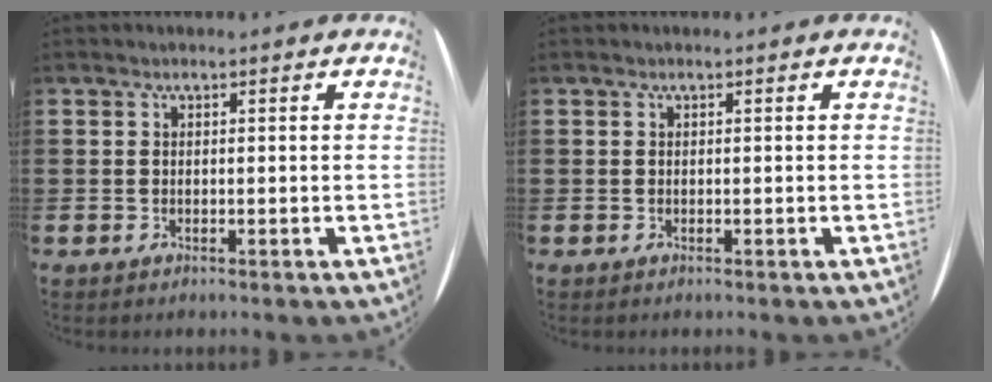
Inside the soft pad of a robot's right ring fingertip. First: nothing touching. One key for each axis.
{"total": 0.0}